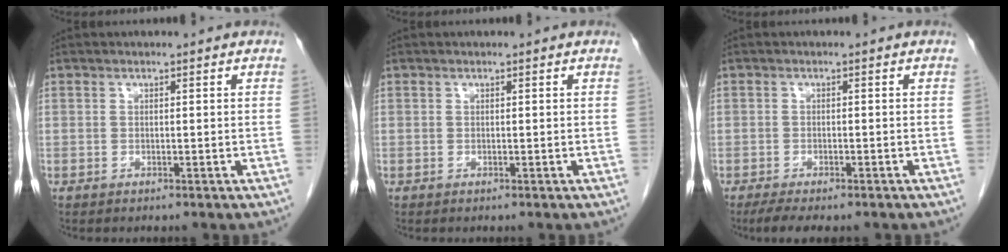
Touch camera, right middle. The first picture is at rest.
{"total": 0.0}
{"total": 4.3, "force": [-3.3, 1.3, 2.4], "torque": [-0.043, -0.011, -0.050]}